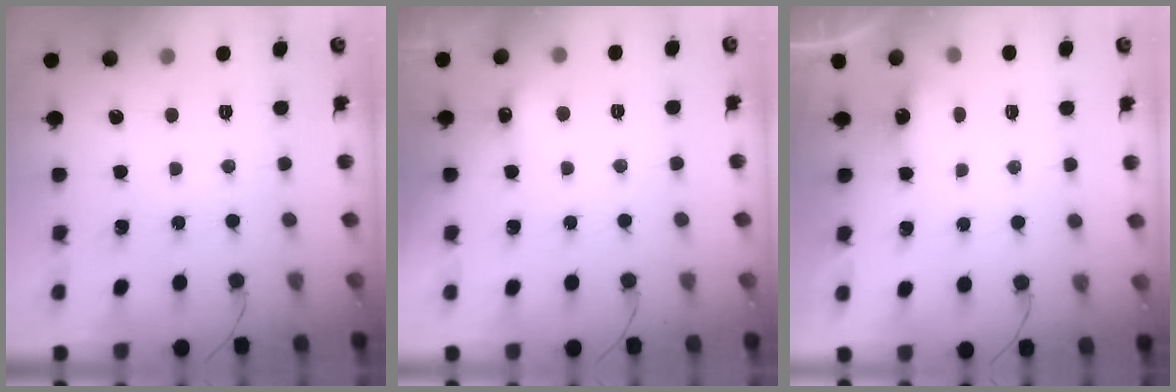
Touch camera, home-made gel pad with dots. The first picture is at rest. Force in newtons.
{"total": 5.1, "press": 5.0, "slide": 1.3}
{"total": 3.1, "press": 3.0, "slide": 1.0}